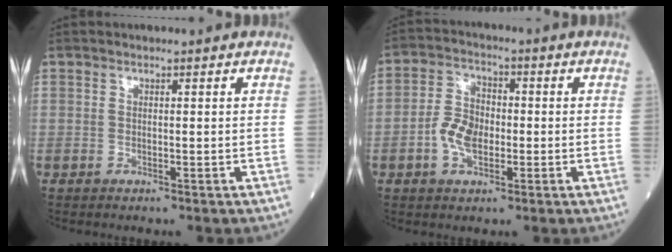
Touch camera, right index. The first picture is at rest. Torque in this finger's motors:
{"motor_torque": [0.21, -0.04, 0.12, 0.08]}